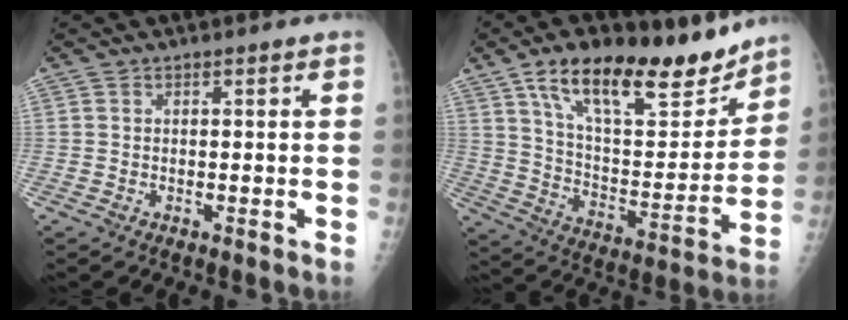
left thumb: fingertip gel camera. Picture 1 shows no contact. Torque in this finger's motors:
{"motor_torque": [0.71, 0.68, 1.55, -1.22, 0.31]}